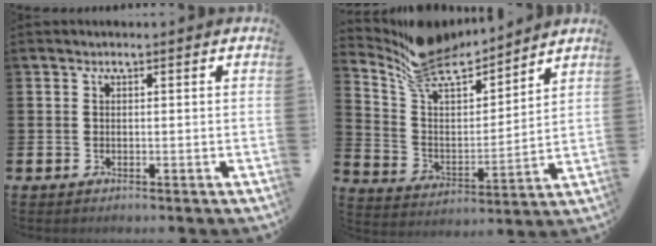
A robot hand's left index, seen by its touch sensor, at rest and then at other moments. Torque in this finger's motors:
{"motor_torque": [0.05, -0.10, 0.51, 0.13]}